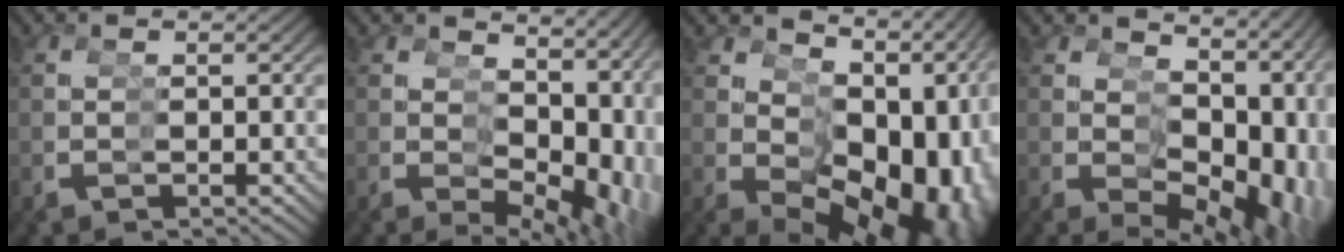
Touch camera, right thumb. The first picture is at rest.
{"total": 7.9, "force": [-0.3, 5.0, 6.1], "torque": [-0.075, -0.022, 0.012]}
{"total": 15.0, "force": [-0.2, 10.1, 11.0], "torque": [-0.154, -0.016, 0.012]}
{"total": 10.0, "force": [-0.7, 6.3, 7.8], "torque": [-0.095, -0.022, 0.007]}